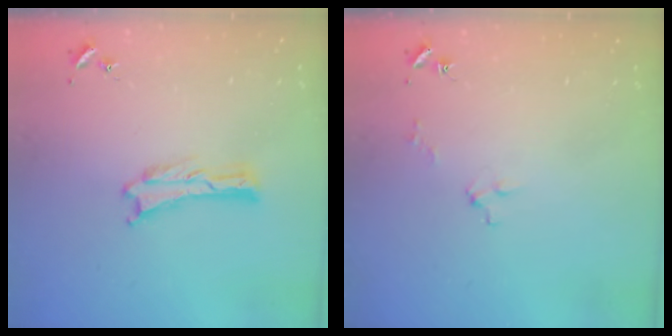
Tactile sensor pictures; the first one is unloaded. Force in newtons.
{"total": 2.0, "press": 2.0, "slide": 0.1}